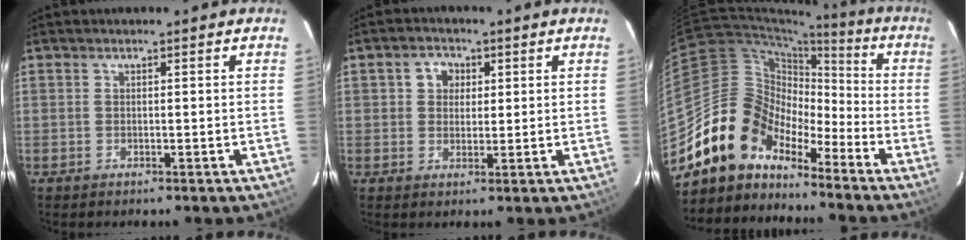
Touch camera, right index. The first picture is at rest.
{"total": 3.9, "force": [1.1, 3.5, 1.4], "torque": [-0.018, 0.014, 0.019]}
{"total": 13.4, "force": [-10.8, 7.3, 3.2], "torque": [-0.063, 0.033, -0.211]}